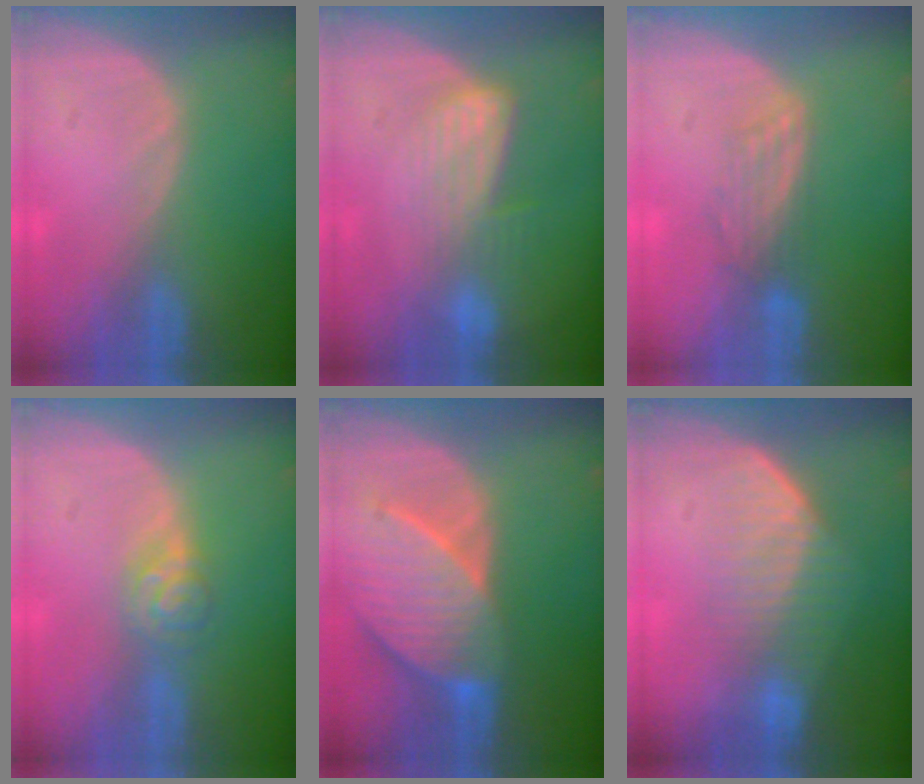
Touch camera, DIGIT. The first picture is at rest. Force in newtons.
{"total": 7.0, "press": 5.9, "slide": 3.8}
{"total": 3.6, "press": 3.2, "slide": 1.7}
{"total": 4.0, "press": 3.6, "slide": 1.7}
{"total": 9.9, "press": 8.9, "slide": 4.5}
{"total": 7.0, "press": 6.4, "slide": 3.0}